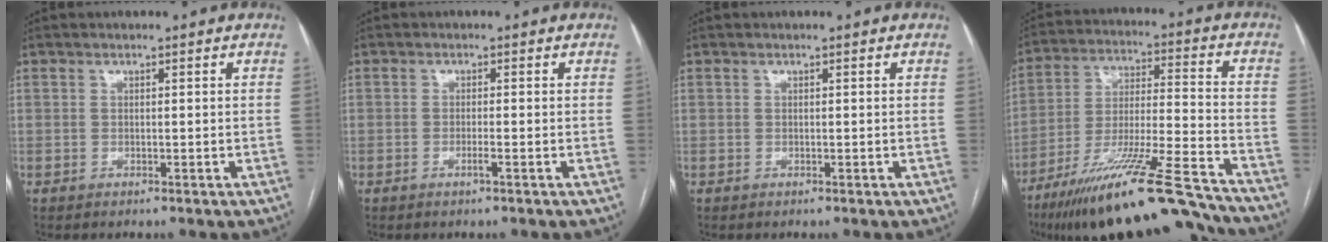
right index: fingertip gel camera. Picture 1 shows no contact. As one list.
[{"total": 1.2, "force": [-0.6, -0.1, 1.0], "torque": [-0.022, 0.000, -0.012]}, {"total": 0.0}, {"total": 24.3, "force": [-19.7, 1.6, 14.1], "torque": [-0.202, -0.013, -0.322]}]